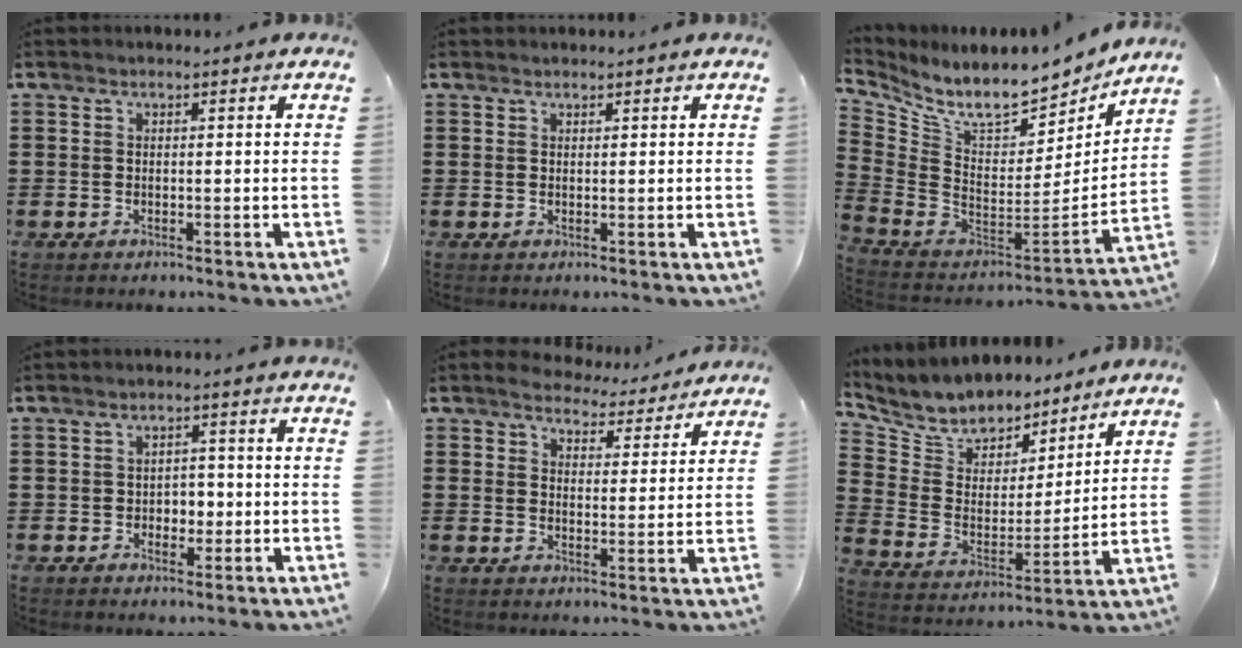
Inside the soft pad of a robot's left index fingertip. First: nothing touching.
{"total": 0.7, "force": [0.6, 0.2, 0.0], "torque": [-0.002, 0.000, 0.014]}
{"total": 9.3, "force": [7.8, 2.1, 4.4], "torque": [-0.108, -0.075, 0.132]}
{"total": 2.6, "force": [-0.5, 2.1, 1.5], "torque": [-0.035, 0.007, -0.014]}
{"total": 4.5, "force": [4.5, 0.6, 0.4], "torque": [-0.021, -0.025, 0.077]}
{"total": 7.9, "force": [7.3, 3.1, 0.6], "torque": [-0.064, -0.050, 0.132]}